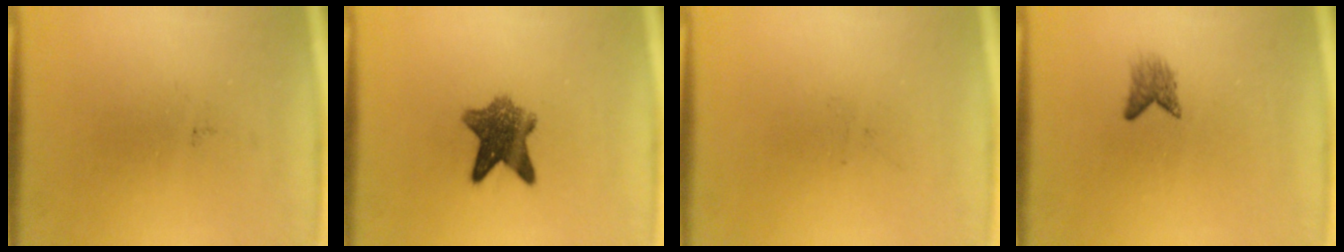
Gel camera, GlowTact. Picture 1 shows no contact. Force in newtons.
{"total": 7.4}
{"total": 0.0}
{"total": 1.9}